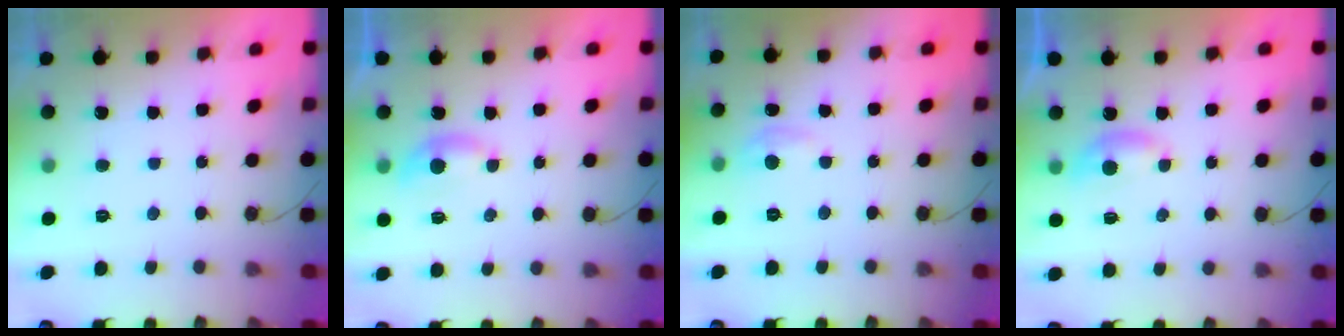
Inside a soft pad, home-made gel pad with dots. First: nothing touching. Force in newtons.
{"total": 4.1, "press": 4.1, "slide": 0.7}
{"total": 4.4, "press": 4.3, "slide": 0.6}
{"total": 4.5, "press": 4.5, "slide": 0.5}